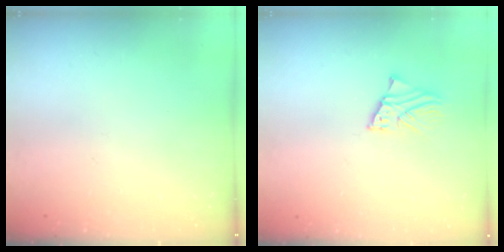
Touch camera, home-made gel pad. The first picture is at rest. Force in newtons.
{"total": 2.4, "press": 2.4, "slide": 0.2}